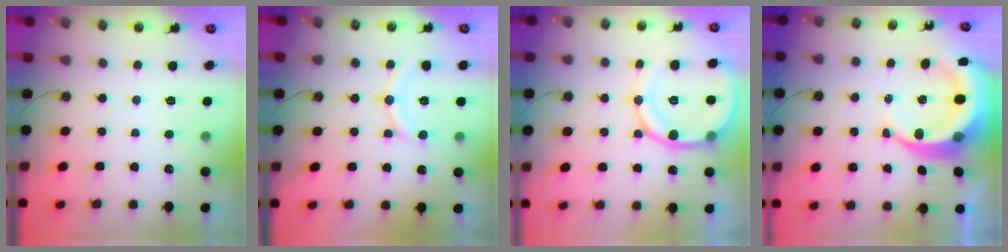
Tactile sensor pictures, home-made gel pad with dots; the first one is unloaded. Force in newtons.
{"total": 11.8, "press": 11.7, "slide": 1.2}
{"total": 15.7, "press": 15.4, "slide": 3.0}
{"total": 11.0, "press": 10.9, "slide": 1.3}